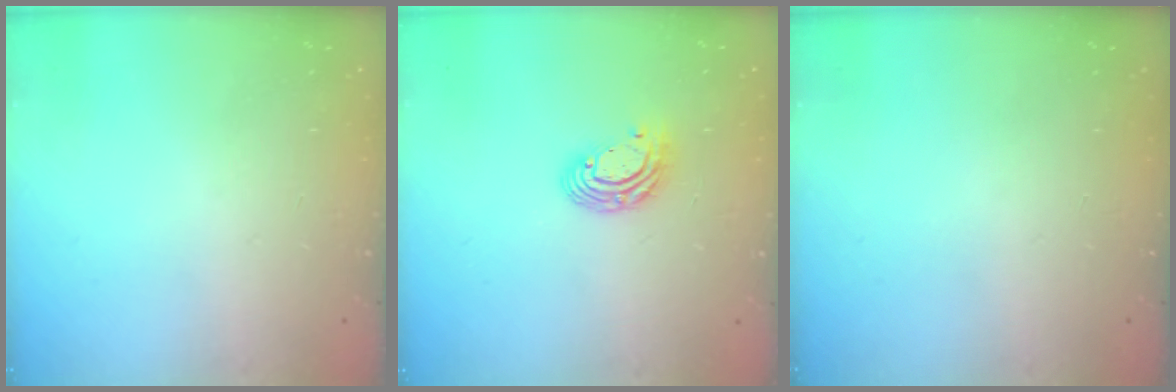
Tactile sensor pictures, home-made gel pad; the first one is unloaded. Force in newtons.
{"total": 8.0, "press": 8.0, "slide": 0.4}
{"total": 0.0}